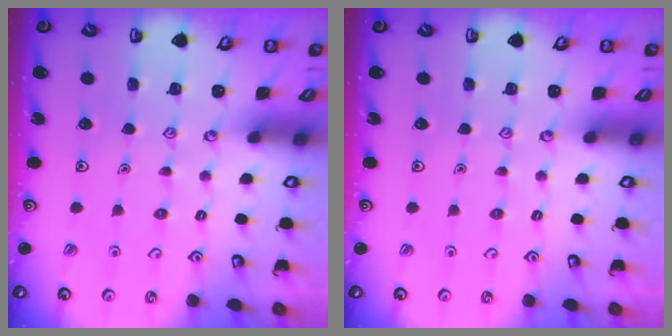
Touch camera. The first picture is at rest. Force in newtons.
{"total": 0.0}